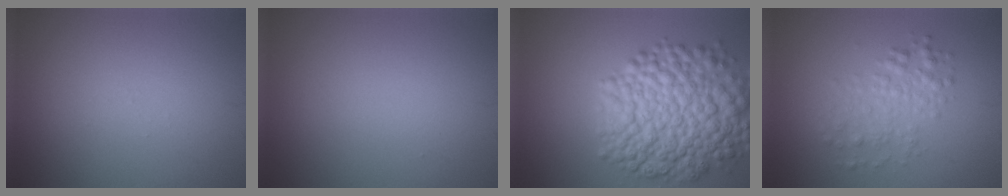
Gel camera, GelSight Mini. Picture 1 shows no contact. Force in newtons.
{"total": 0.0}
{"total": 10.4, "press": 10.3, "slide": 0.3}
{"total": 2.7, "press": 2.7, "slide": 0.0}